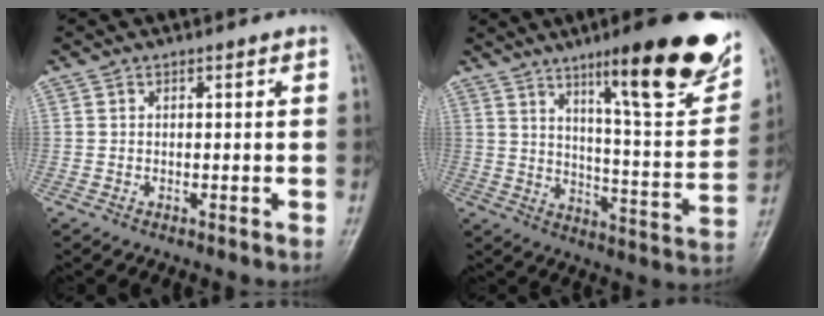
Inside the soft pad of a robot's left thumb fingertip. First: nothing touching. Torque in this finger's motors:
{"motor_torque": [0.51, 0.44, 1.49, -1.28, 0.22]}